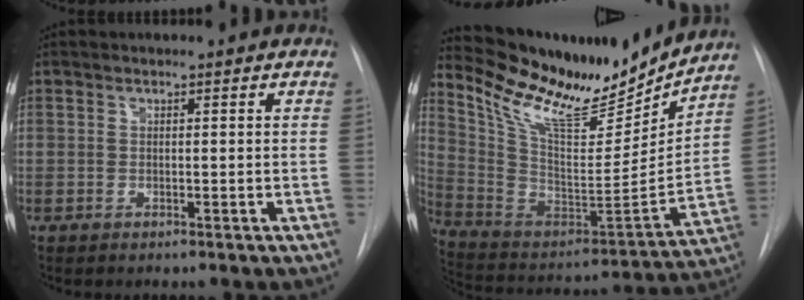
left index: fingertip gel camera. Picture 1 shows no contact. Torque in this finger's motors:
{"motor_torque": [-0.16, -0.53, 0.10, 0.09]}